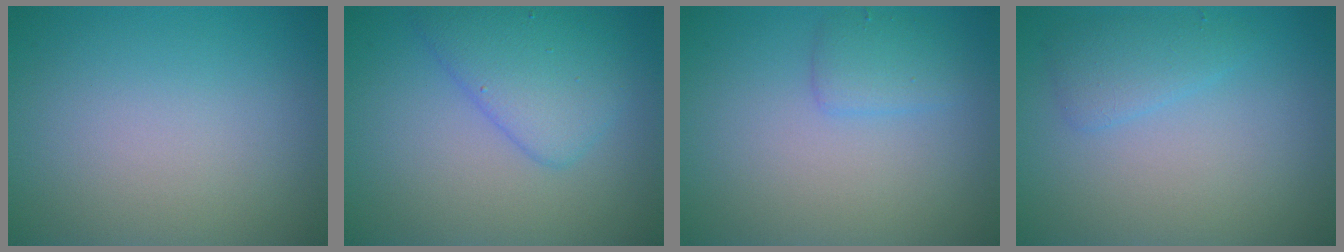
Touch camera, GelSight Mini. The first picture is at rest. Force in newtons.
{"total": 4.1, "press": 4.0, "slide": 0.3}
{"total": 1.8, "press": 1.8, "slide": 0.2}
{"total": 1.9, "press": 1.9, "slide": 0.2}